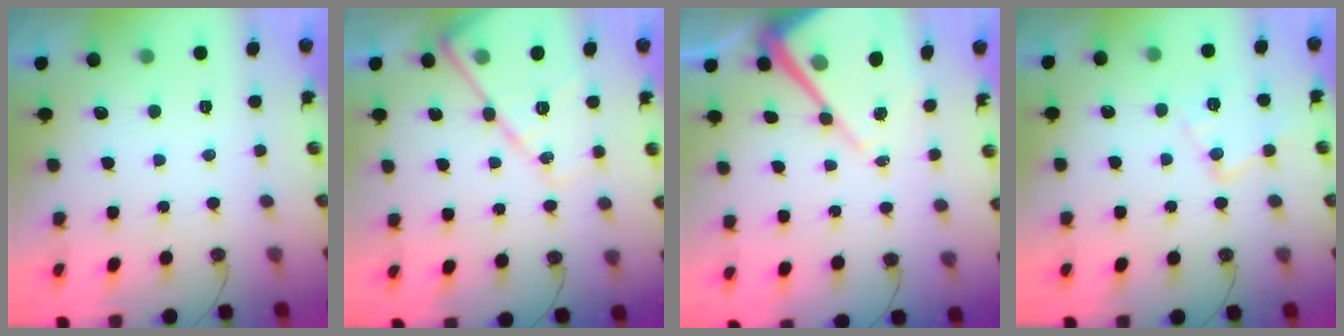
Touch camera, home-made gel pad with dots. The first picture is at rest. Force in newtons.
{"total": 14.0, "press": 13.9, "slide": 1.4}
{"total": 12.7, "press": 12.7, "slide": 1.0}
{"total": 12.0, "press": 12.0, "slide": 0.9}